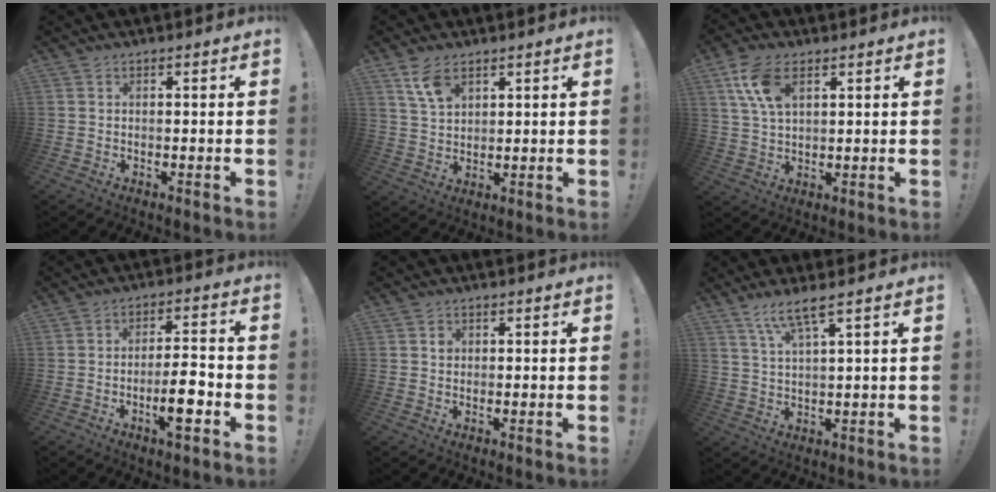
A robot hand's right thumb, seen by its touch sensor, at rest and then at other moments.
{"total": 7.4, "force": [4.4, 4.0, 4.3], "torque": [-0.080, -0.017, 0.085]}
{"total": 10.2, "force": [4.6, 5.5, 7.3], "torque": [-0.144, -0.009, 0.085]}
{"total": 9.6, "force": [-3.8, 2.4, 8.5], "torque": [-0.120, 0.010, -0.068]}
{"total": 1.3, "force": [0.2, 1.2, 0.4], "torque": [0.001, -0.001, 0.001]}
{"total": 6.3, "force": [4.3, 0.4, 4.5], "torque": [-0.091, -0.017, 0.075]}